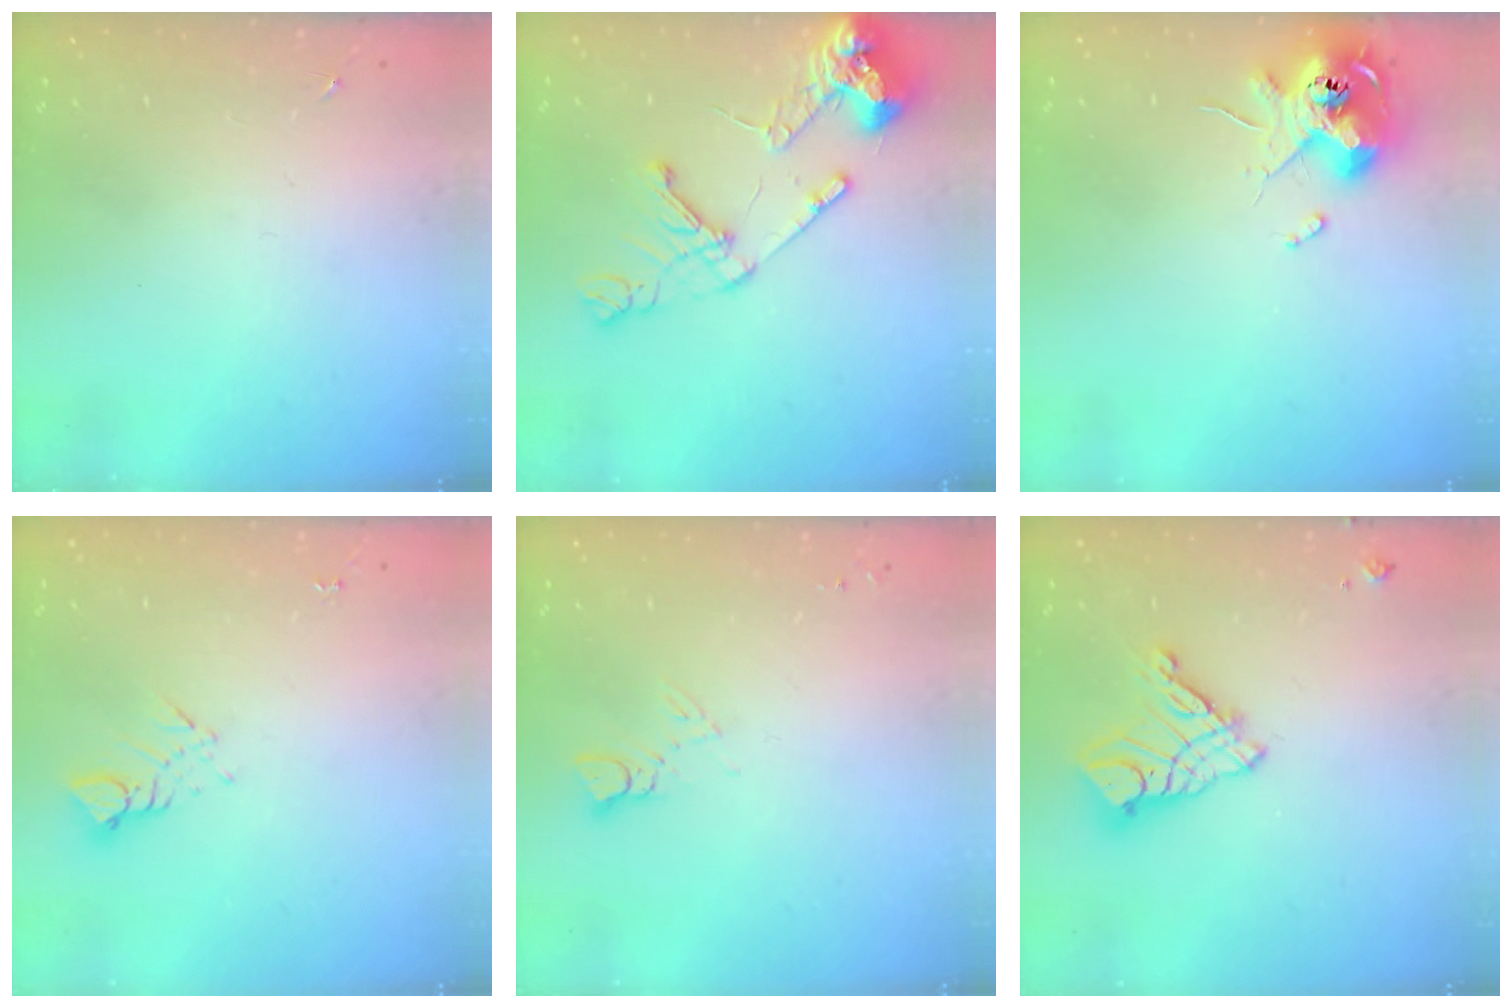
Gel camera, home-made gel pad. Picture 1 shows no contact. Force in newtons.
{"total": 14.1, "press": 14.0, "slide": 1.9}
{"total": 11.4, "press": 11.2, "slide": 1.6}
{"total": 3.8, "press": 3.8, "slide": 0.2}
{"total": 4.1, "press": 4.1, "slide": 0.4}
{"total": 12.6, "press": 12.5, "slide": 1.1}